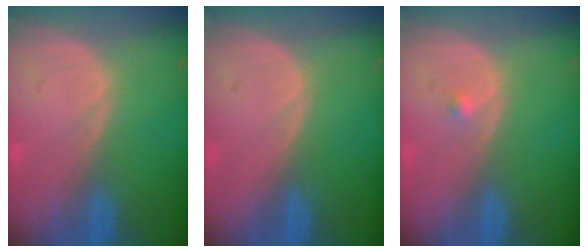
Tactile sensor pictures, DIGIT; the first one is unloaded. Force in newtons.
{"total": 0.0}
{"total": 0.7, "press": 0.7, "slide": 0.1}